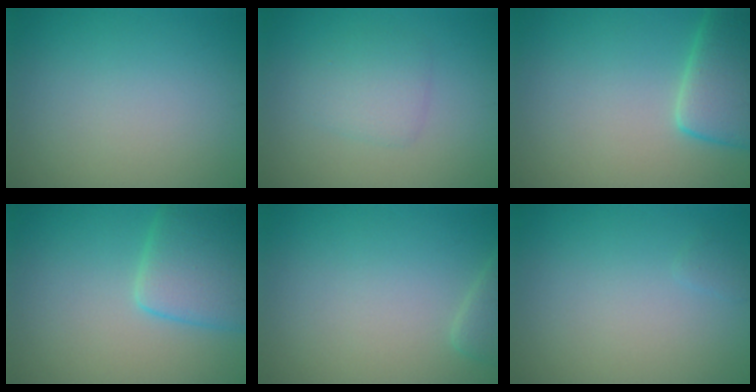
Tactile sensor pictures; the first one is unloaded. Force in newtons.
{"total": 2.3, "press": 2.3, "slide": 0.1}
{"total": 6.6, "press": 6.6, "slide": 0.5}
{"total": 6.2, "press": 6.1, "slide": 0.4}
{"total": 1.9, "press": 1.8, "slide": 0.2}
{"total": 0.5, "press": 0.5, "slide": 0.0}